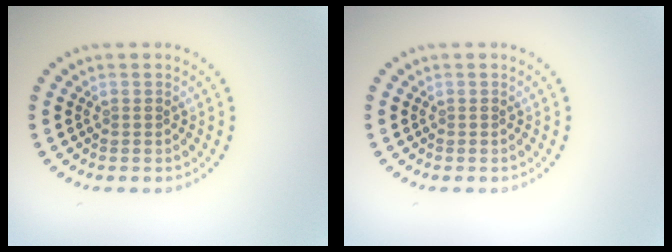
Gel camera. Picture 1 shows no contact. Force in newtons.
{"total": 0.0}